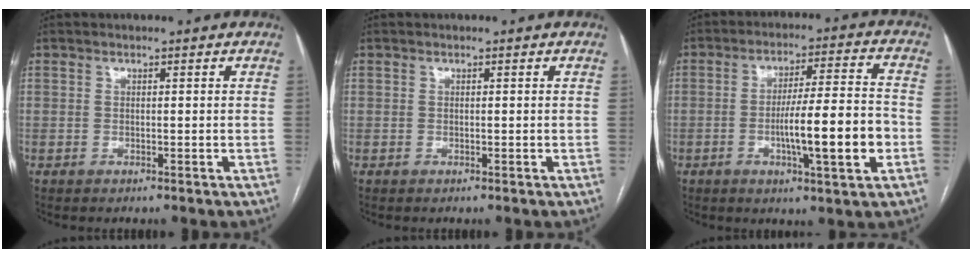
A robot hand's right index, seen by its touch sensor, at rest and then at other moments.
{"total": 0.0}
{"total": 12.3, "force": [-3.1, 0.8, 11.9], "torque": [-0.190, 0.006, -0.047]}